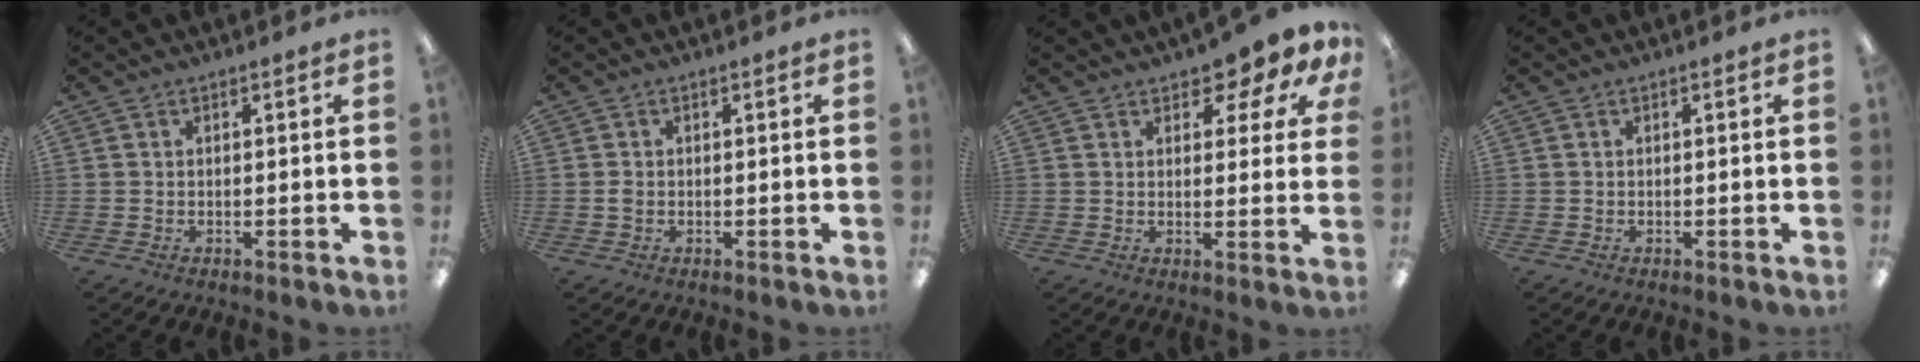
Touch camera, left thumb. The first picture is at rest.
{"total": 1.1, "force": [-0.1, 0.8, 0.8], "torque": [-0.016, 0.003, -0.003]}
{"total": 5.9, "force": [4.2, 2.5, 3.3], "torque": [-0.036, -0.026, 0.068]}
{"total": 0.0}